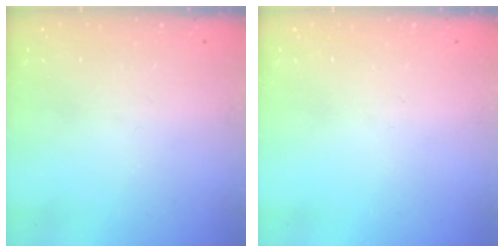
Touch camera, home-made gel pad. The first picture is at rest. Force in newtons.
{"total": 0.0}